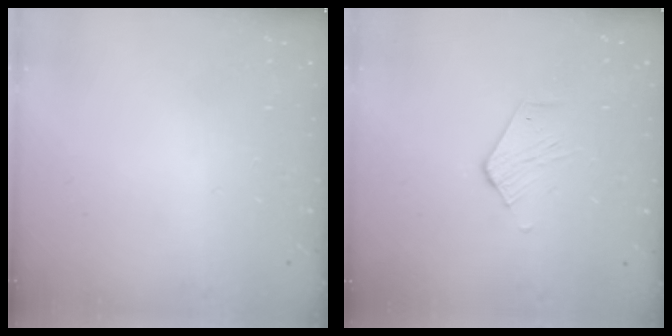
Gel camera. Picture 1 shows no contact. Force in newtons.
{"total": 2.6, "press": 2.6, "slide": 0.2}